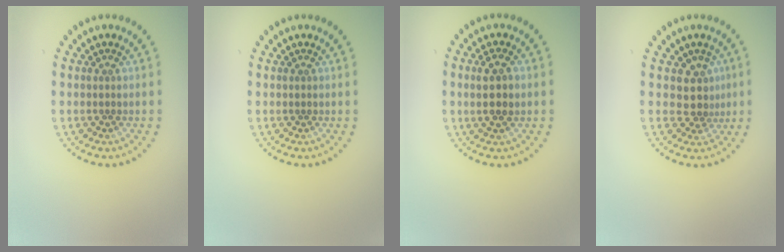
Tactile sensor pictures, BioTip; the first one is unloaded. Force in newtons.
{"total": 0.0}
{"total": 2.8, "press": 2.6, "slide": 0.8}
{"total": 2.5, "press": 1.9, "slide": 1.6}